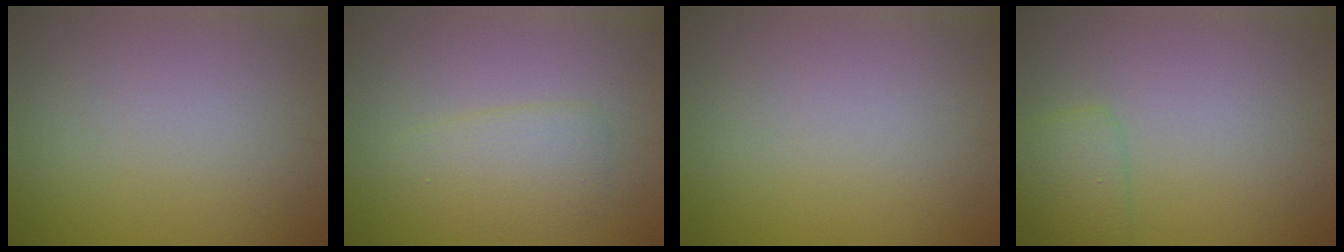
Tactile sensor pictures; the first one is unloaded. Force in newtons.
{"total": 2.8, "press": 2.8, "slide": 0.1}
{"total": 0.0}
{"total": 2.2, "press": 2.2, "slide": 0.2}